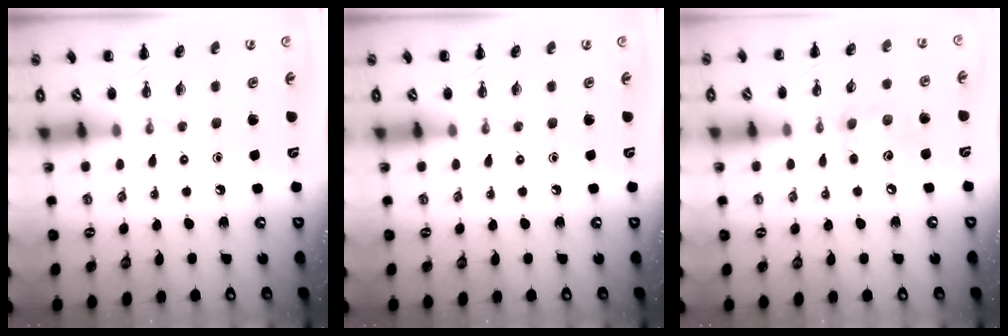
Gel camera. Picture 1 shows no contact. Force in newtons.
{"total": 0.0}
{"total": 7.9, "press": 7.8, "slide": 0.7}